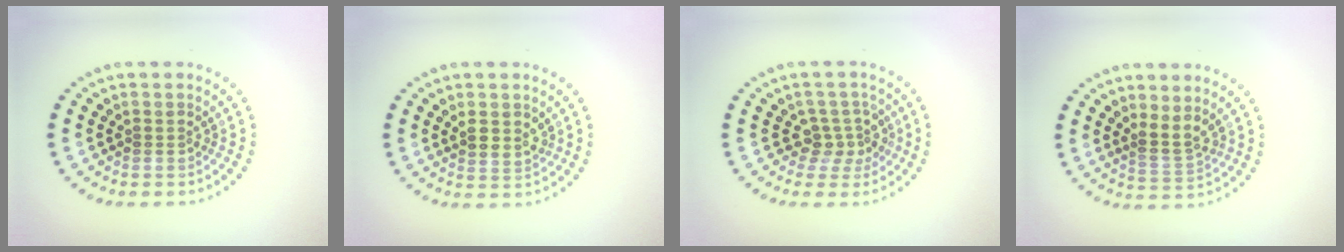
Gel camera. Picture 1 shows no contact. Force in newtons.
{"total": 2.0, "press": 1.8, "slide": 0.8}
{"total": 2.6, "press": 2.0, "slide": 1.6}
{"total": 2.0, "press": 1.5, "slide": 1.3}